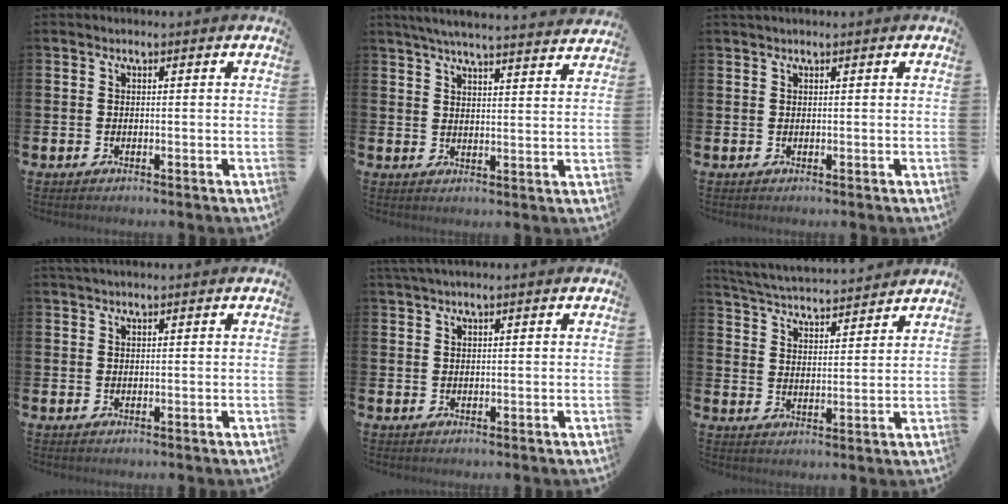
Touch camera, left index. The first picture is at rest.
{"total": 5.6, "force": [5.5, -0.1, 1.4], "torque": [-0.042, -0.028, 0.096]}
{"total": 0.7, "force": [0.6, 0.0, 0.3], "torque": [0.001, -0.001, 0.009]}
{"total": 1.0, "force": [1.0, 0.0, 0.4], "torque": [-0.001, -0.001, 0.016]}
{"total": 1.5, "force": [1.2, -0.1, 0.9], "torque": [-0.019, 0.003, 0.022]}
{"total": 4.8, "force": [4.8, 0.3, 0.3], "torque": [-0.026, -0.038, 0.081]}